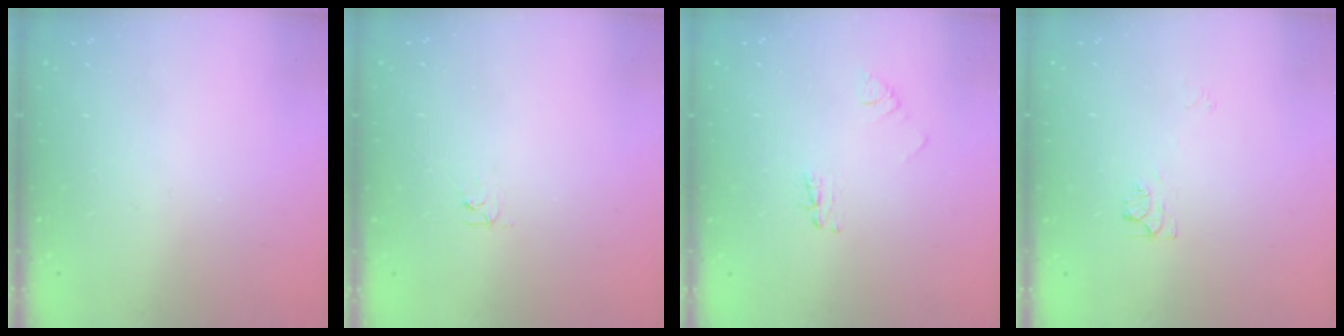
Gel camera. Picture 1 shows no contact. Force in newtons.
{"total": 2.3, "press": 2.3, "slide": 0.2}
{"total": 4.0, "press": 3.9, "slide": 0.3}
{"total": 5.4, "press": 5.3, "slide": 0.7}